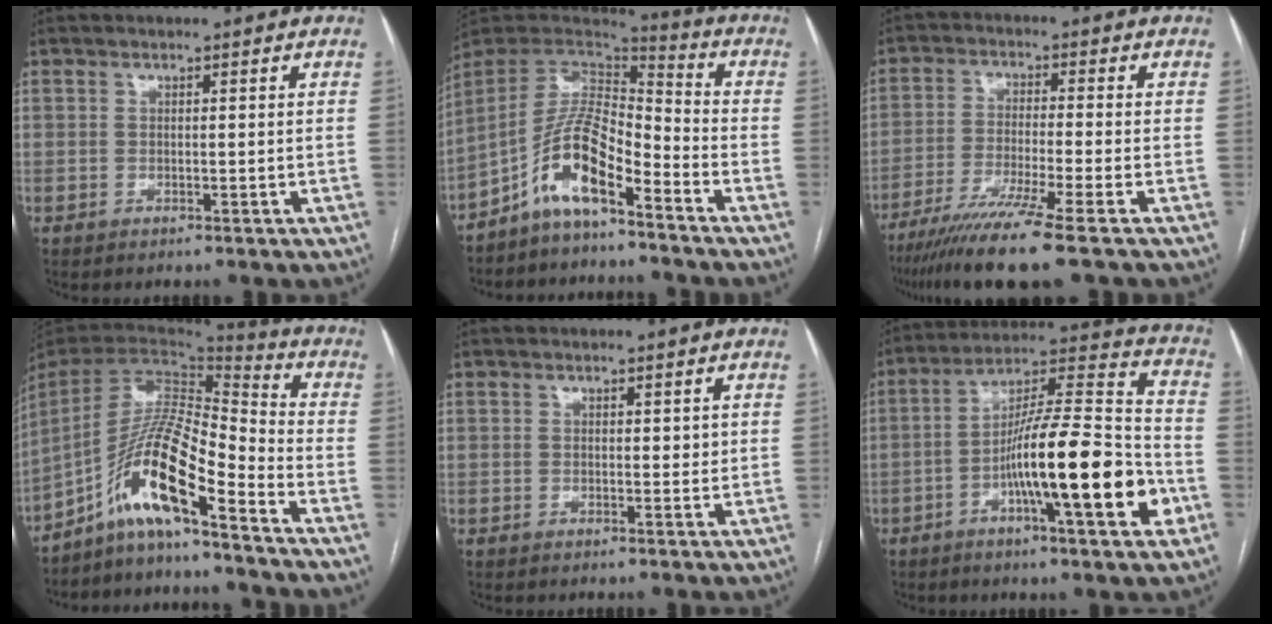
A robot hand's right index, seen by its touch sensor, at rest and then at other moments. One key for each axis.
{"total": 10.7, "fx": -6.5, "fy": 3.0, "fz": 8.0, "tx": -0.157, "ty": 0.024, "tz": -0.122}
{"total": 11.0, "fx": -8.0, "fy": -1.8, "fz": 7.3, "tx": -0.121, "ty": -0.033, "tz": -0.134}
{"total": 13.5, "fx": -8.9, "fy": 0.7, "fz": 10.2, "tx": -0.189, "ty": 0.014, "tz": -0.165}
{"total": 1.3, "fx": 0.4, "fy": 0.7, "fz": 1.0, "tx": -0.009, "ty": 0.001, "tz": 0.006}
{"total": 19.9, "fx": -6.4, "fy": 2.0, "fz": 18.7, "tx": -0.297, "ty": 0.004, "tz": -0.101}